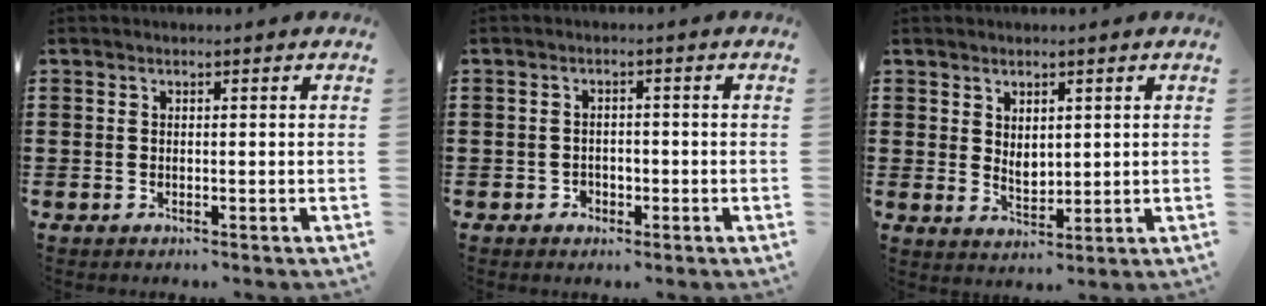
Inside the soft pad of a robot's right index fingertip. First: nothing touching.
{"total": 1.5, "force": [-0.7, 1.3, 0.5], "torque": [-0.012, 0.000, -0.017]}
{"total": 2.6, "force": [1.4, 1.6, 1.6], "torque": [-0.026, 0.001, 0.025]}